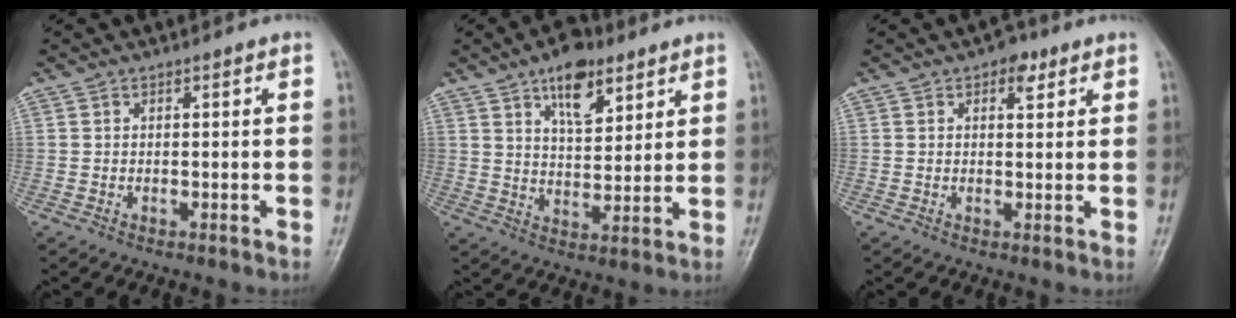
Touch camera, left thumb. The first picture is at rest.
{"total": 10.3, "force": [5.9, 5.1, 6.7], "torque": [-0.082, -0.031, 0.097]}
{"total": 3.4, "force": [1.8, 2.0, 2.0], "torque": [-0.012, -0.003, 0.021]}